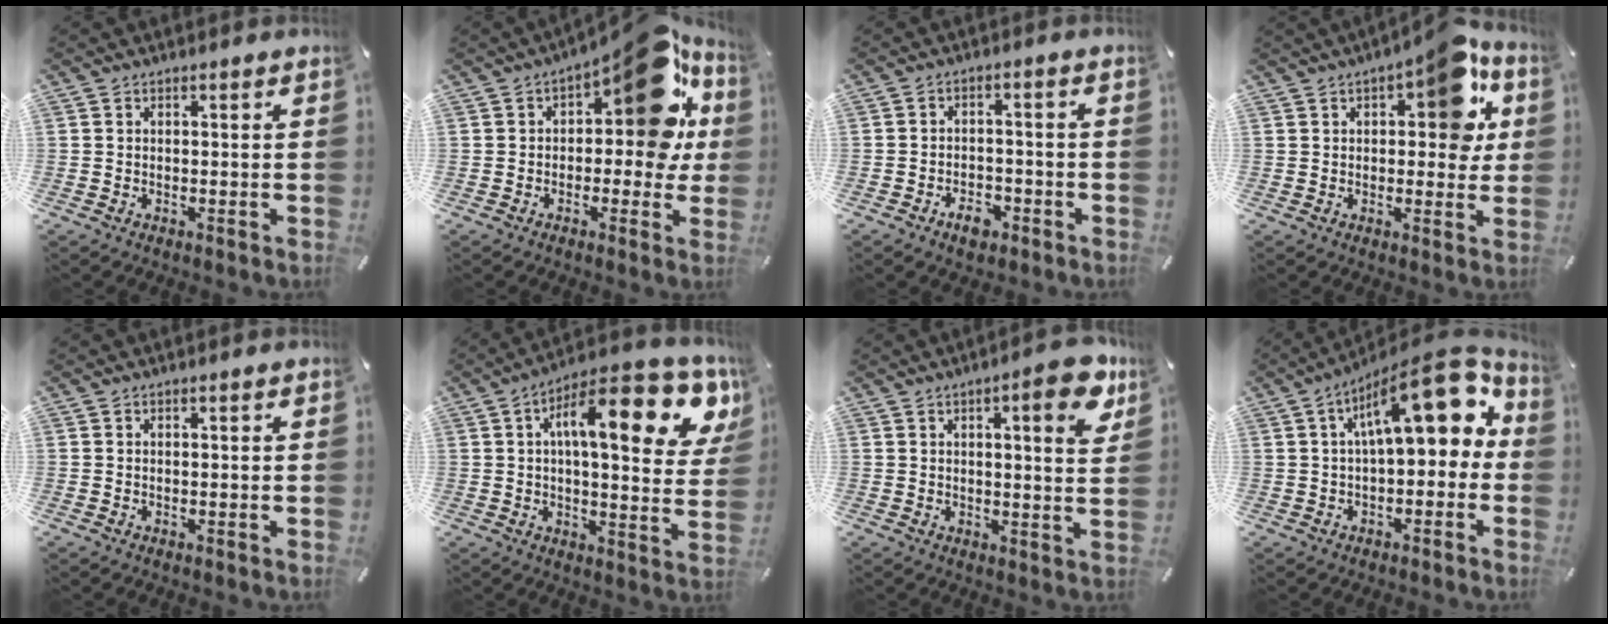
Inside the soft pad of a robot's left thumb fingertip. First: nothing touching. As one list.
[{"total": 18.8, "force": [7.0, 9.3, 14.8], "torque": [-0.183, -0.047, 0.111]}, {"total": 4.5, "force": [-2.8, 2.7, 2.2], "torque": [-0.042, 0.010, -0.050]}, {"total": 12.1, "force": [5.1, 5.8, 9.3], "torque": [-0.101, -0.027, 0.080]}, {"total": 0.0}, {"total": 19.5, "force": [8.0, 6.5, 16.6], "torque": [-0.249, -0.029, 0.117]}, {"total": 10.3, "force": [4.9, 2.7, 8.7], "torque": [-0.104, -0.027, 0.071]}, {"total": 16.5, "force": [5.9, 6.8, 13.8], "torque": [-0.202, -0.031, 0.096]}]